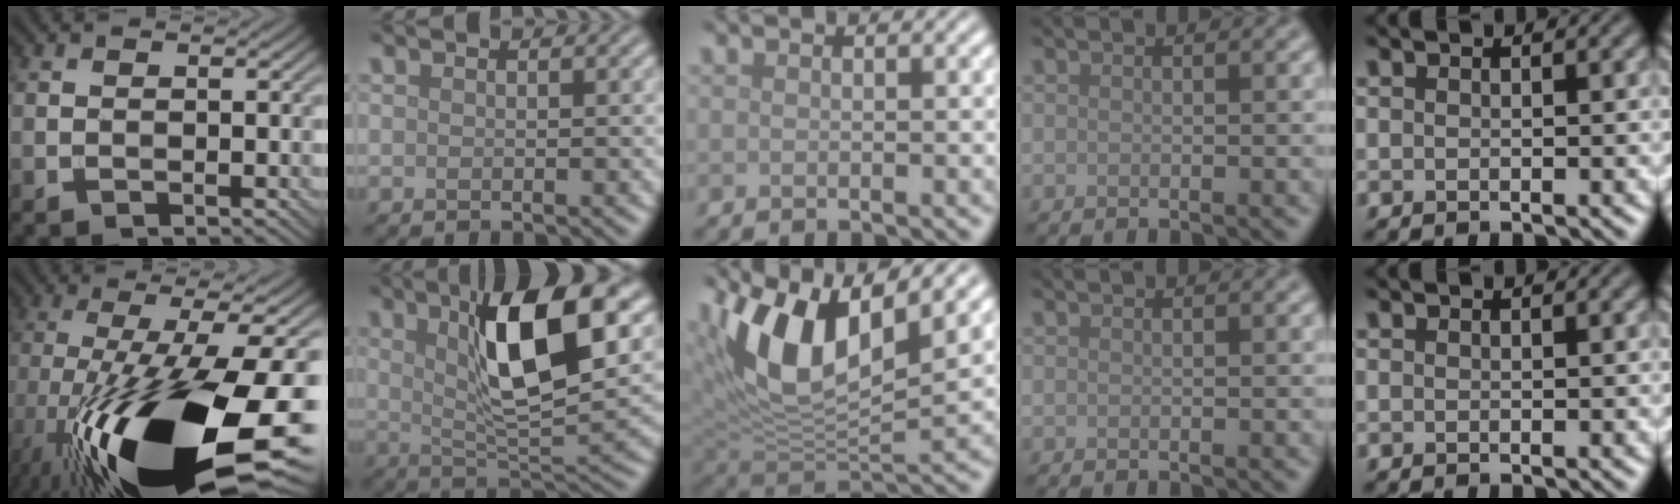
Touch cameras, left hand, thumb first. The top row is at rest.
{"thumb": {"total": 21.8, "force": [-8.9, 6.6, 18.8], "torque": [-0.338, -0.040, -0.134]}, "index": {"total": 11.0, "force": [3.8, 3.5, 9.7], "torque": [-0.157, 0.001, 0.062]}, "middle": {"total": 11.0, "force": [4.8, 4.8, 8.6], "torque": [-0.161, 0.002, 0.087]}}